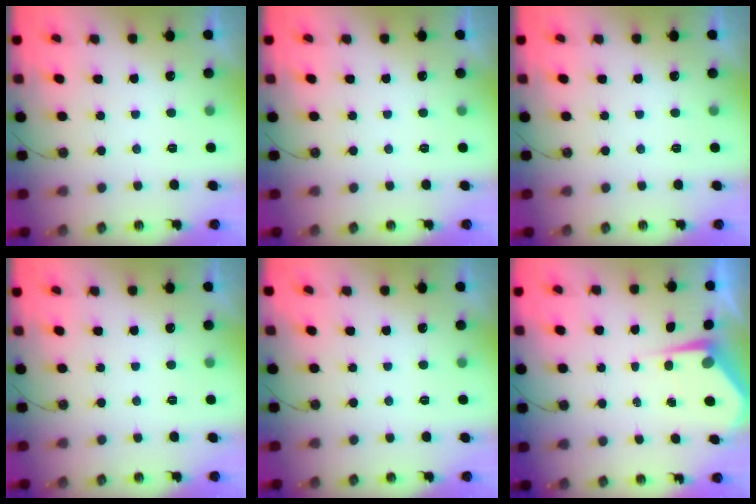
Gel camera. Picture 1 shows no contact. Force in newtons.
{"total": 0.0}
{"total": 0.0}
{"total": 0.0}
{"total": 0.0}
{"total": 4.4, "press": 4.4, "slide": 0.4}